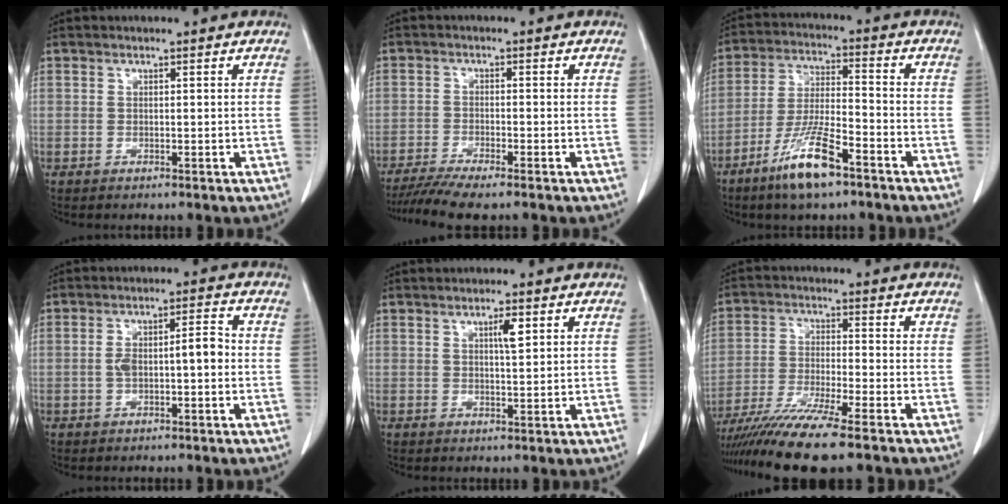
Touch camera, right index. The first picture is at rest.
{"total": 6.7, "force": [-5.6, -0.1, 3.7], "torque": [-0.058, -0.016, -0.094]}
{"total": 10.8, "force": [-6.8, 1.7, 8.2], "torque": [-0.165, -0.018, -0.128]}
{"total": 5.5, "force": [-0.6, 1.7, 5.2], "torque": [-0.098, 0.027, -0.006]}
{"total": 2.7, "force": [1.1, 0.4, 2.4], "torque": [-0.042, 0.000, 0.018]}
{"total": 12.3, "force": [-9.8, -0.7, 7.4], "torque": [-0.126, -0.034, -0.166]}